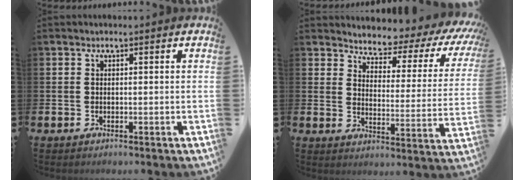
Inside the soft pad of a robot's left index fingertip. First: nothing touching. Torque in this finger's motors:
{"motor_torque": [1.32, -0.82, 0.23, 0.09]}